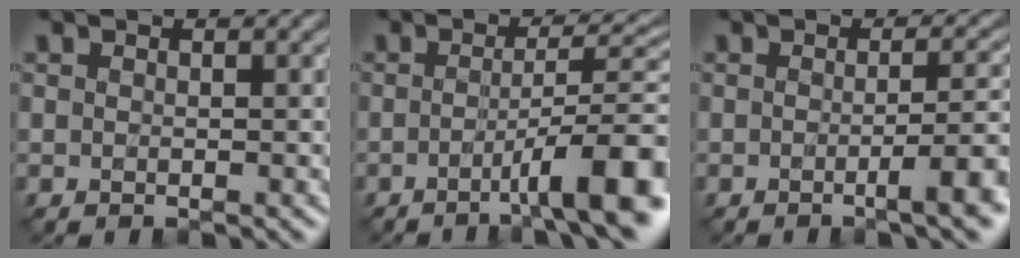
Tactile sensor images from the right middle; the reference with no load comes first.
{"total": 8.5, "force": [-3.3, 1.5, 7.7], "torque": [-0.097, 0.013, -0.055]}
{"total": 4.3, "force": [-1.3, 0.8, 4.0], "torque": [-0.049, 0.002, -0.024]}